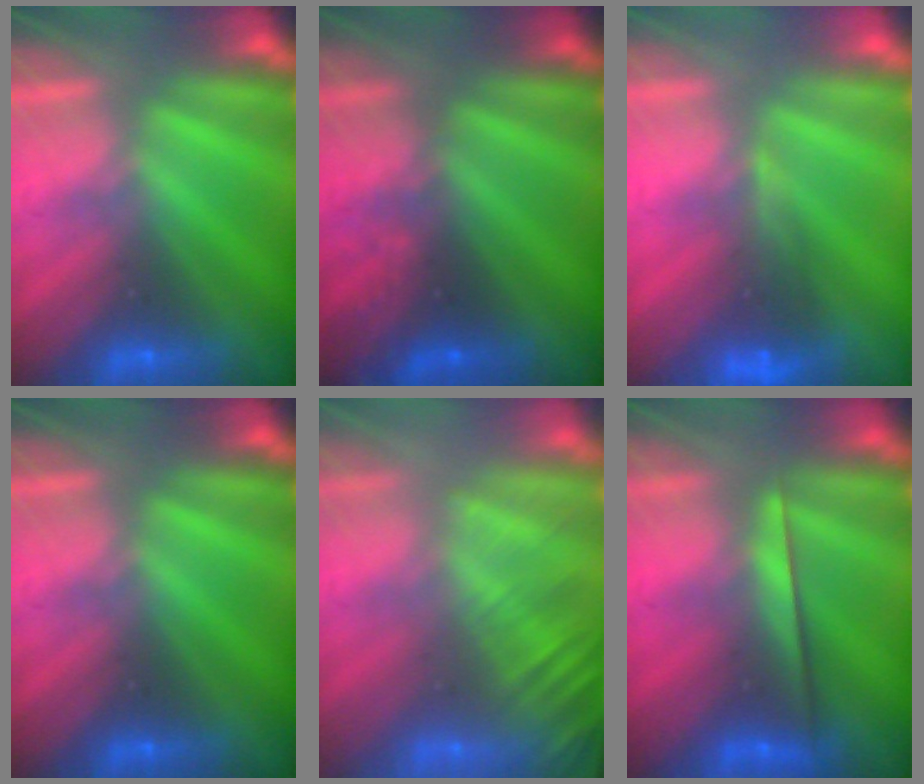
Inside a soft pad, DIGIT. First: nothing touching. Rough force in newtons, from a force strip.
{"total": 2.6}
{"total": 4.8}
{"total": 0.0}
{"total": 9.4}
{"total": 2.3}